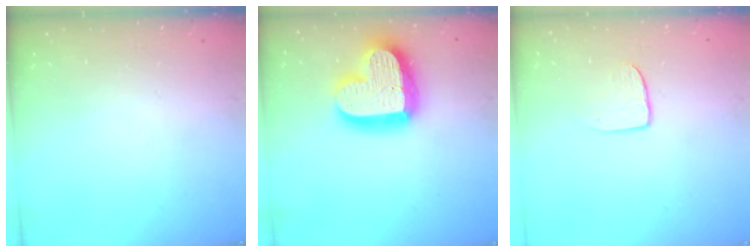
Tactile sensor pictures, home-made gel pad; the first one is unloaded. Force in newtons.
{"total": 19.0, "press": 19.0, "slide": 1.6}
{"total": 6.3, "press": 6.3, "slide": 0.6}